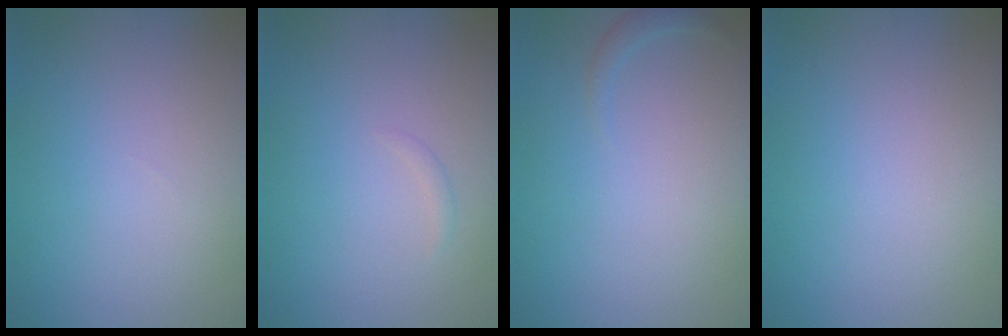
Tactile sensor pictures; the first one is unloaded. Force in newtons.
{"total": 0.5, "press": 0.5, "slide": 0.0}
{"total": 0.8, "press": 0.8, "slide": 0.1}
{"total": 0.0}